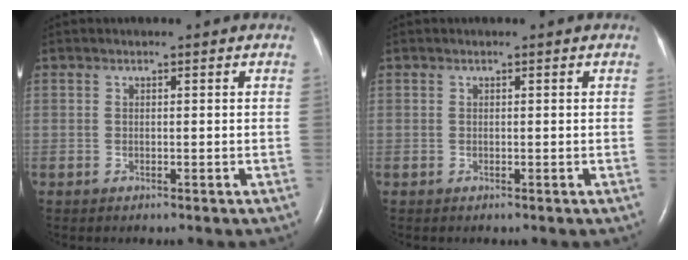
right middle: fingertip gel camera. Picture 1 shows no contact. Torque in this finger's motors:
{"motor_torque": [0.01, 0.07, 0.00, 0.00]}